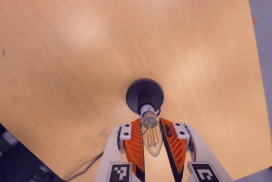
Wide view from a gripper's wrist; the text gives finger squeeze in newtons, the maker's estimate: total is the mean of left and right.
{"total": 10.0, "left": 9.7, "right": 10.2}